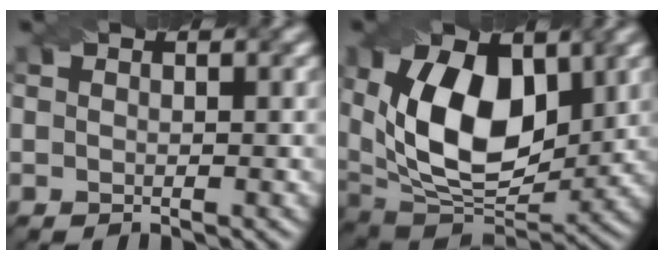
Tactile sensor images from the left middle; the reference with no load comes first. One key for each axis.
{"total": 12.2, "fx": 2.5, "fy": 7.4, "fz": 9.4, "tx": -0.176, "ty": -0.006, "tz": 0.042}